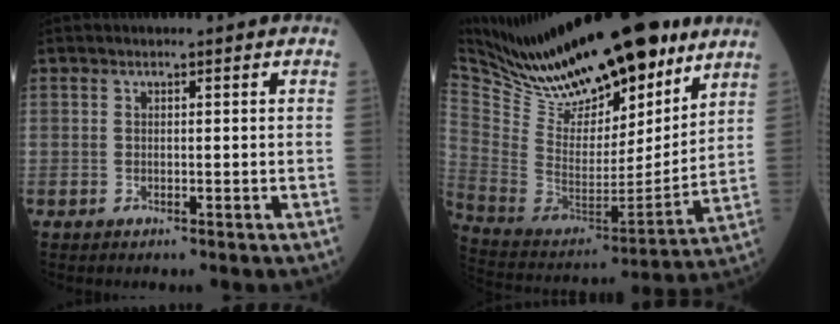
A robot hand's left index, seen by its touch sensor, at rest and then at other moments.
{"total": 27.1, "force": [21.4, 7.7, 14.8], "torque": [-0.261, -0.011, 0.347]}